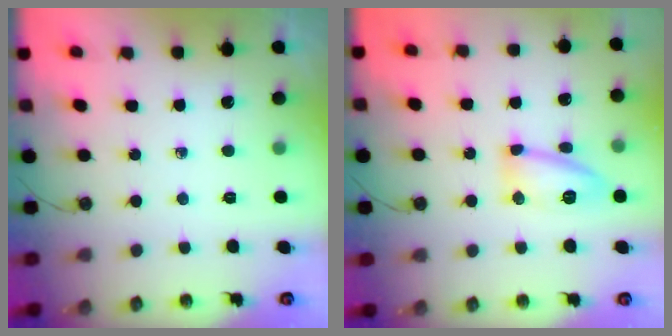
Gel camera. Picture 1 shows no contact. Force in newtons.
{"total": 10.9, "press": 10.8, "slide": 1.2}